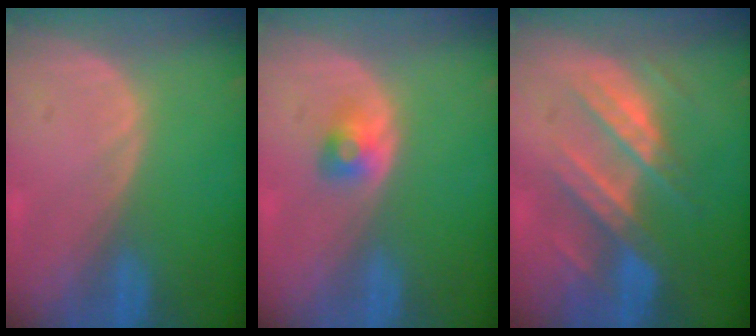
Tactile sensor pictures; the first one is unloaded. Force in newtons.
{"total": 2.5, "press": 2.3, "slide": 0.9}
{"total": 8.9, "press": 7.8, "slide": 4.2}